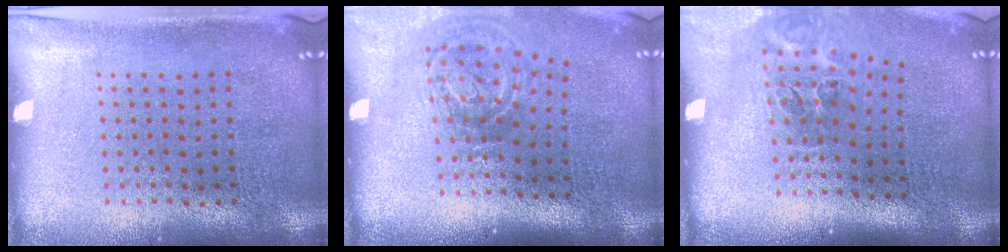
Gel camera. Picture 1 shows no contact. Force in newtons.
{"total": 2.0, "press": 1.2, "slide": 1.6}
{"total": 2.2, "press": 1.3, "slide": 1.7}